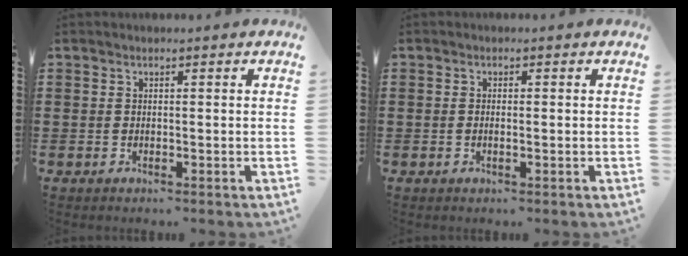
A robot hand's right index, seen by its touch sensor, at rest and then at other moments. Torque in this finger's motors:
{"motor_torque": [-0.80, 1.34, -0.02, -0.01]}